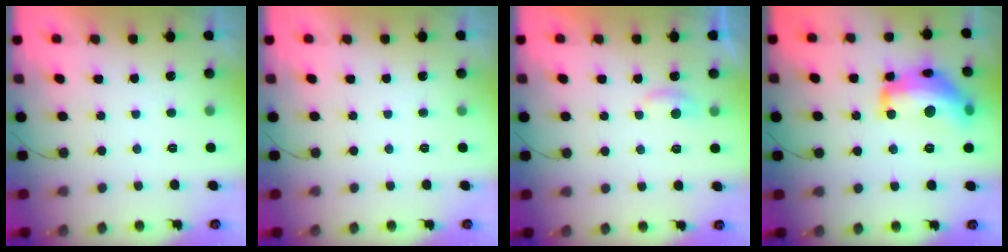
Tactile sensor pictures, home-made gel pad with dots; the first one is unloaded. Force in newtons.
{"total": 0.0}
{"total": 4.1, "press": 4.1, "slide": 0.3}
{"total": 19.5, "press": 19.5, "slide": 1.0}